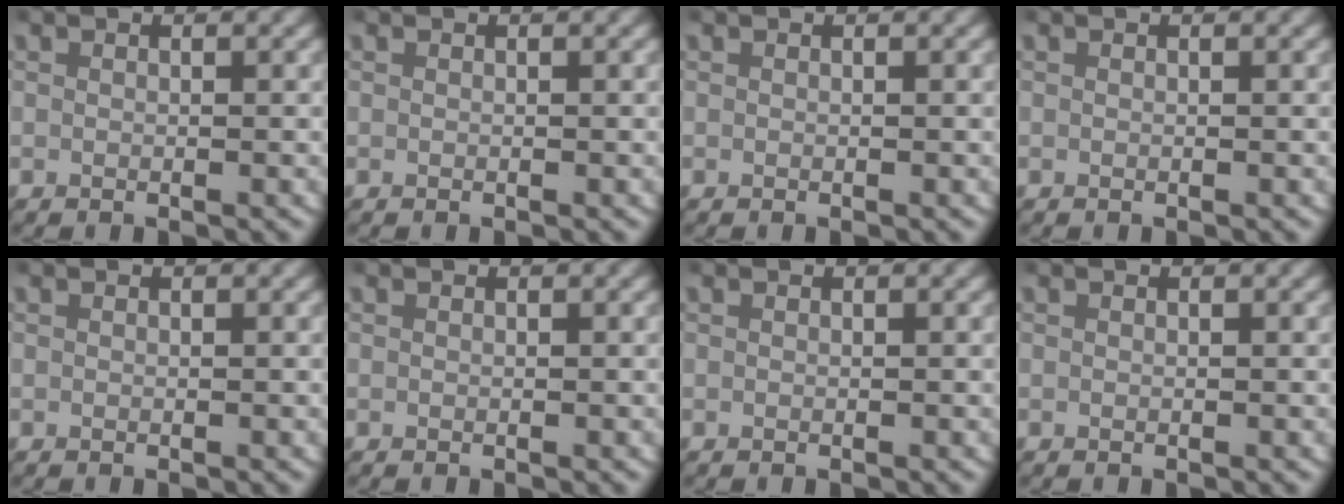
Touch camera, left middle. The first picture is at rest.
{"total": 0.0}
{"total": 0.0}
{"total": 0.0}
{"total": 0.0}
{"total": 0.0}
{"total": 0.0}
{"total": 0.0}